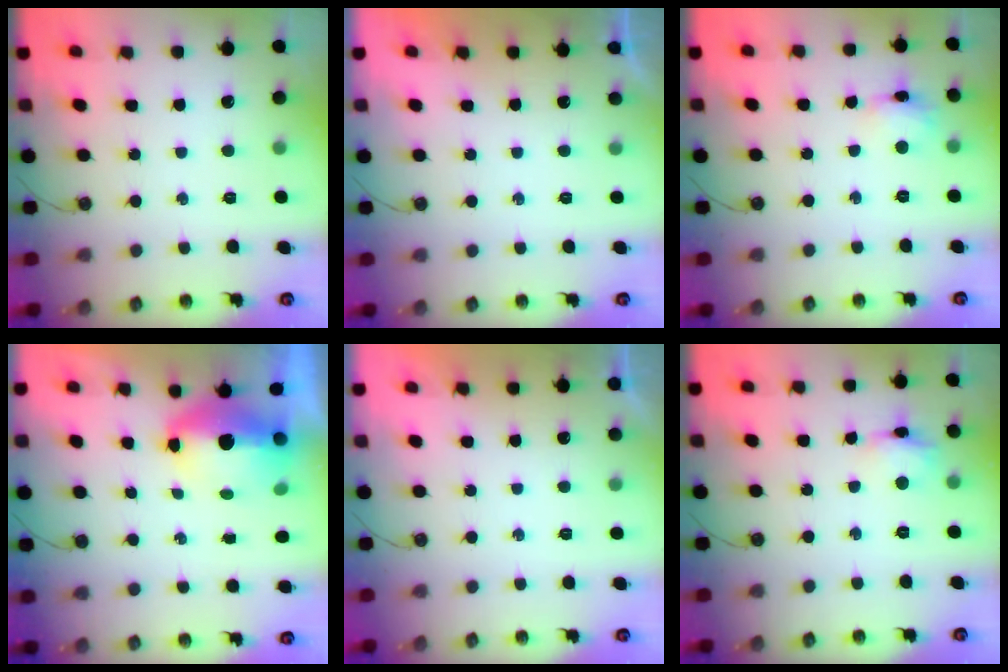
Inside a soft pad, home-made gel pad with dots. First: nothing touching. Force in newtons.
{"total": 0.0}
{"total": 6.5, "press": 6.4, "slide": 0.6}
{"total": 8.9, "press": 8.8, "slide": 1.1}
{"total": 0.0}
{"total": 8.0, "press": 7.9, "slide": 0.5}